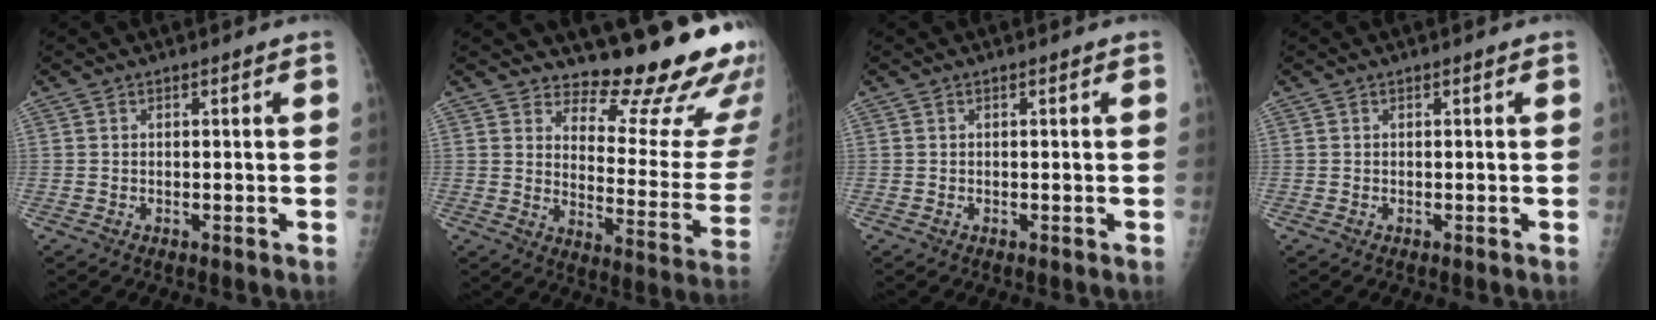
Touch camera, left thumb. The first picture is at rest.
{"total": 18.7, "force": [15.9, 4.7, 8.5], "torque": [-0.065, -0.158, 0.197]}
{"total": 0.0}
{"total": 0.0}